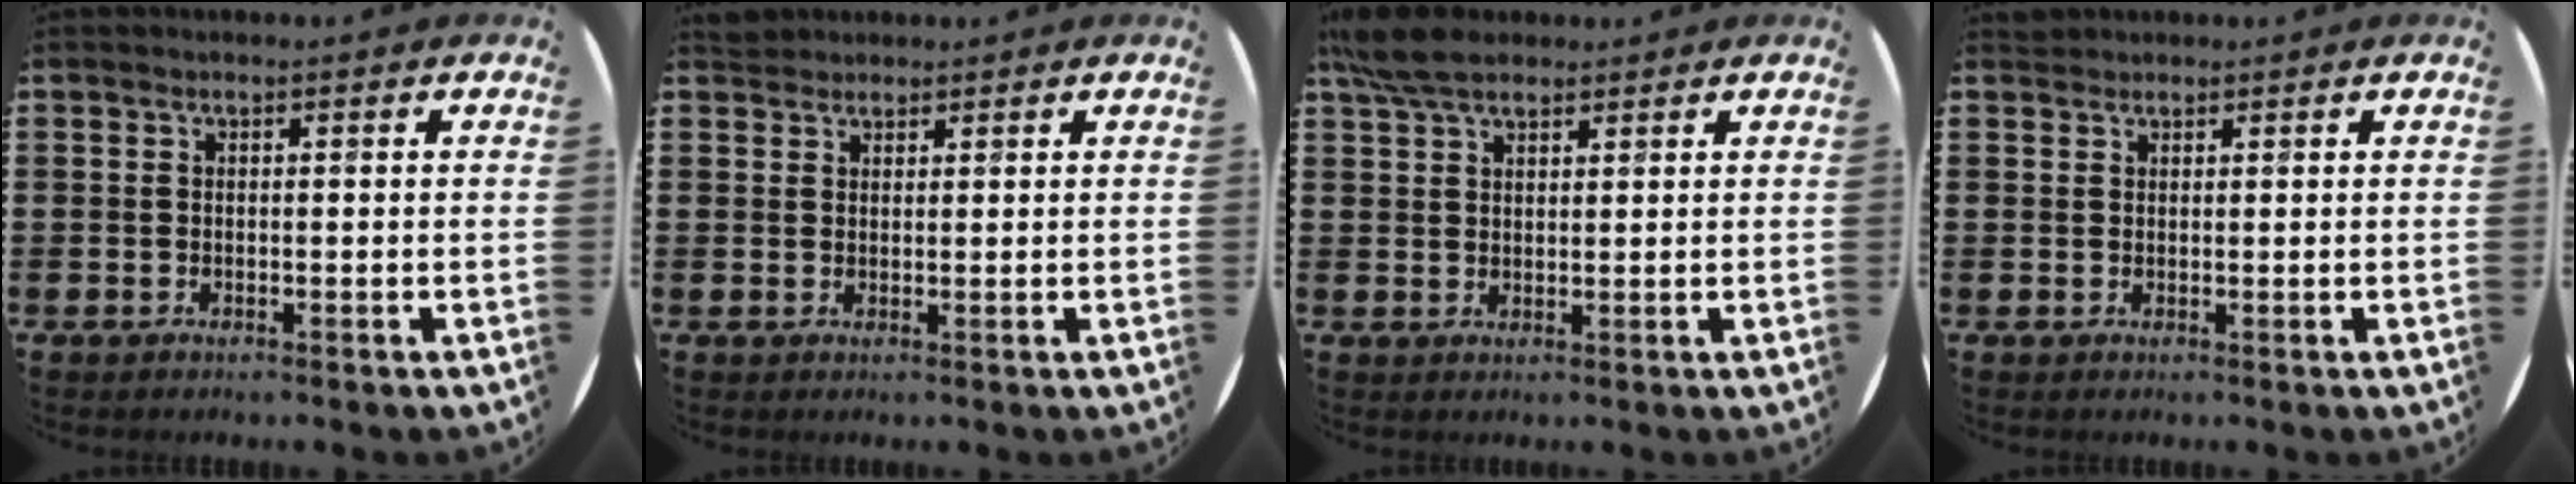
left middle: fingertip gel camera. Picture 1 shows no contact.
{"total": 1.9, "force": [1.8, 0.7, 0.0], "torque": [0.006, 0.003, 0.034]}
{"total": 5.7, "force": [4.7, 1.9, 2.6], "torque": [-0.061, -0.002, 0.089]}
{"total": 1.0, "force": [0.9, 0.3, -0.1], "torque": [0.002, 0.002, 0.018]}